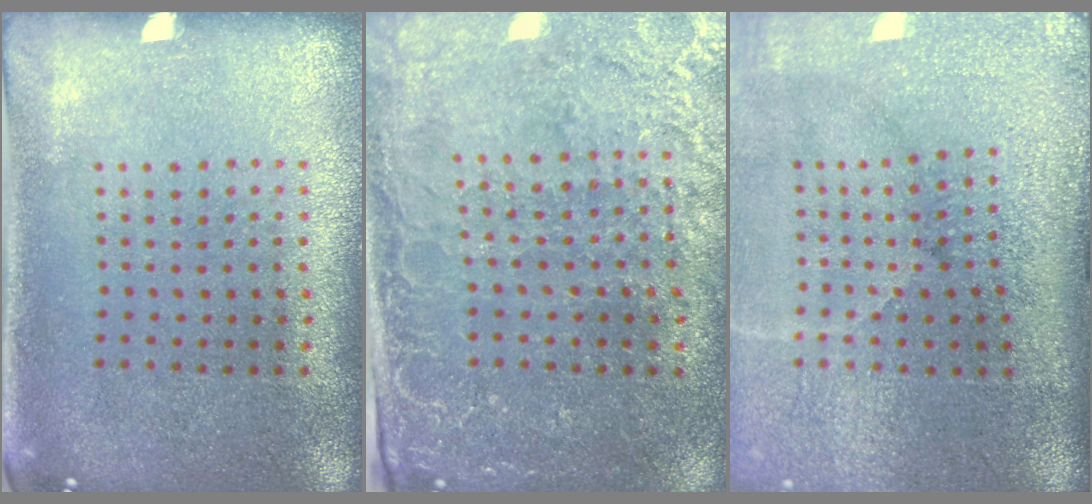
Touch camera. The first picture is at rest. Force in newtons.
{"total": 2.9, "press": 2.8, "slide": 0.8}
{"total": 5.0, "press": 3.9, "slide": 3.1}